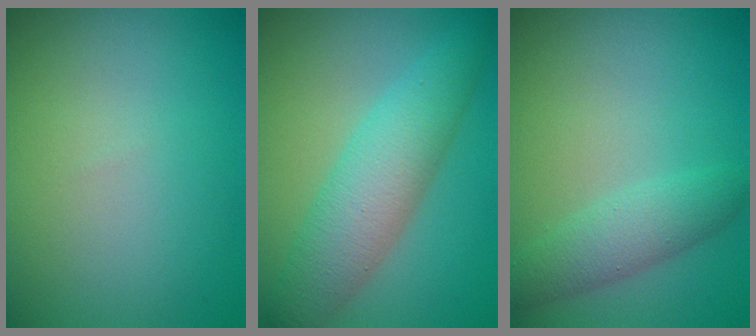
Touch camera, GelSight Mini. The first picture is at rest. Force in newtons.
{"total": 5.6, "press": 5.6, "slide": 0.2}
{"total": 2.9, "press": 2.9, "slide": 0.2}